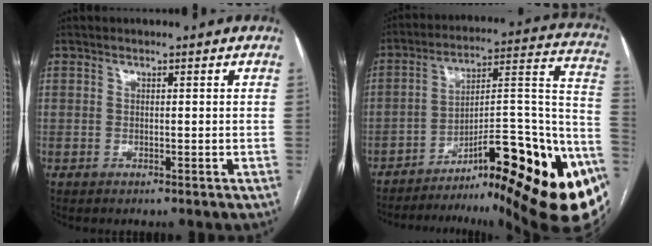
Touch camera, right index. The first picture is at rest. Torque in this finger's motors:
{"motor_torque": [2.14, 0.00, 0.86, 0.12]}